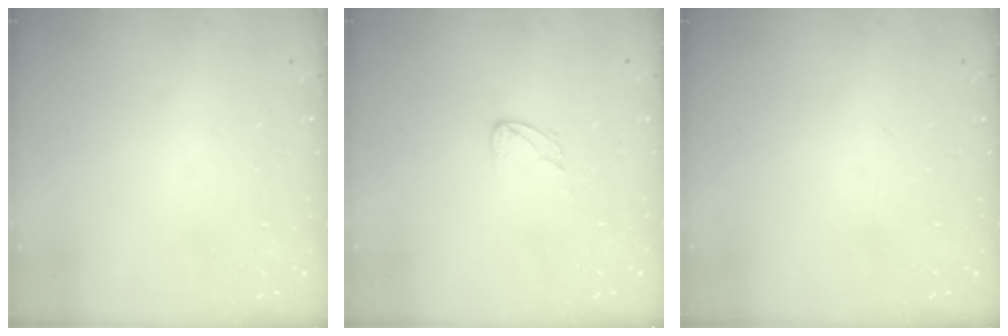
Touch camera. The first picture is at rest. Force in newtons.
{"total": 2.4, "press": 2.4, "slide": 0.1}
{"total": 0.0}